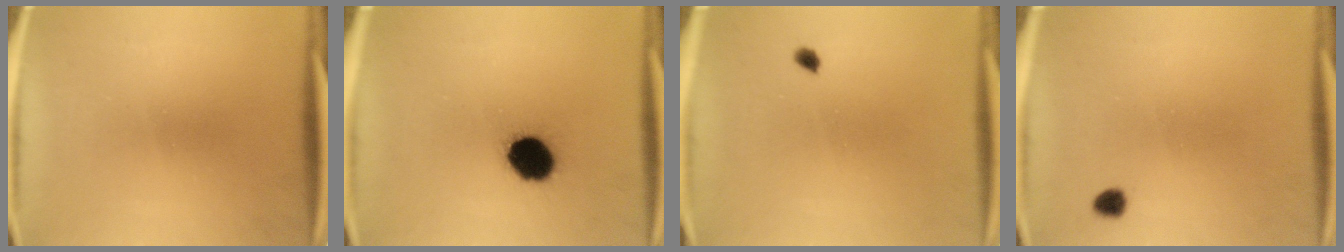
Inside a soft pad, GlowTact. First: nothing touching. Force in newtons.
{"total": 10.7}
{"total": 1.1}
{"total": 1.7}